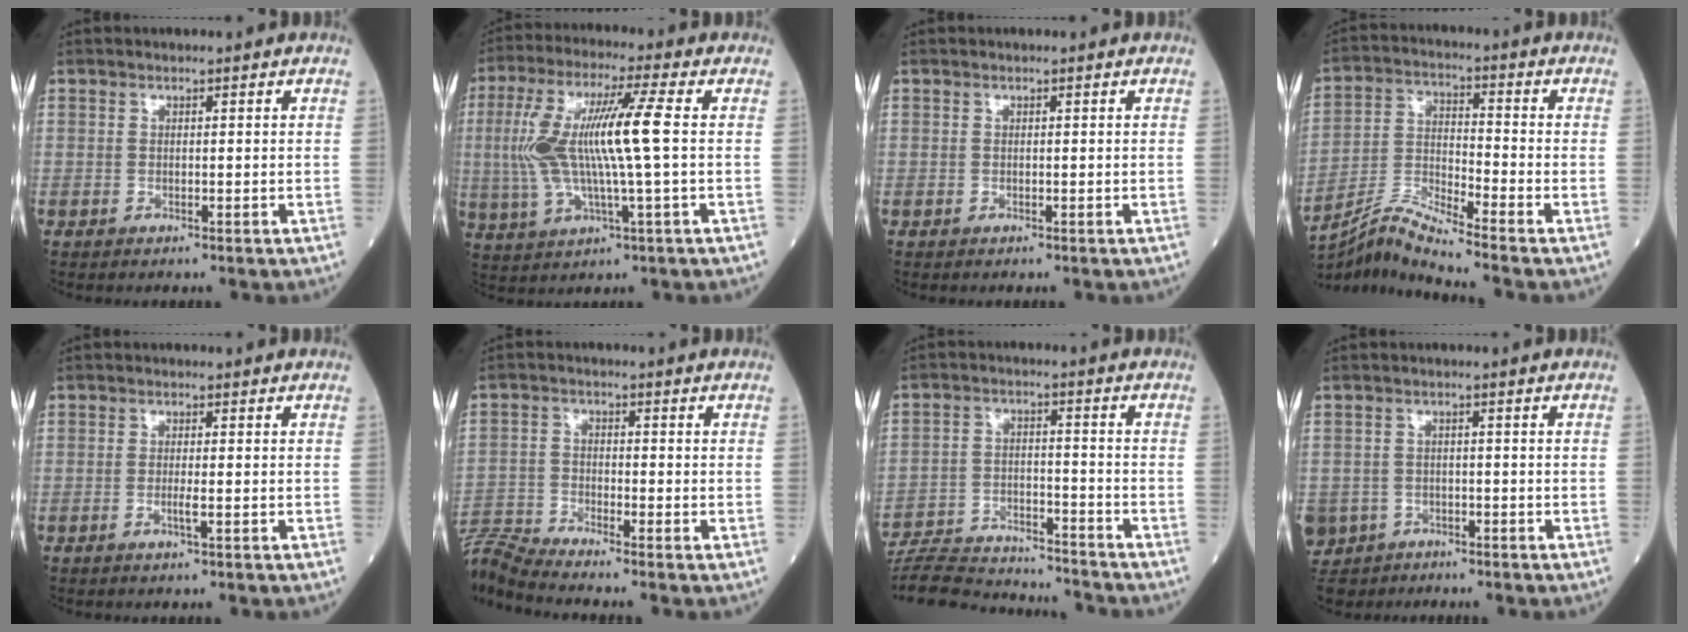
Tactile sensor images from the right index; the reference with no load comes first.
{"total": 13.4, "force": [0.8, 0.9, 13.3], "torque": [-0.283, 0.015, 0.013]}
{"total": 0.0}
{"total": 8.6, "force": [-7.8, -2.0, 3.1], "torque": [-0.073, -0.006, -0.149]}
{"total": 1.6, "force": [-0.5, -0.1, 1.5], "torque": [-0.031, -0.003, -0.011]}
{"total": 7.5, "force": [-7.1, -2.1, 1.1], "torque": [-0.029, -0.006, -0.141]}
{"total": 18.1, "force": [-17.4, 2.2, 4.6], "torque": [-0.105, -0.006, -0.264]}
{"total": 8.5, "force": [-4.9, 6.8, 1.2], "torque": [-0.050, -0.004, -0.077]}